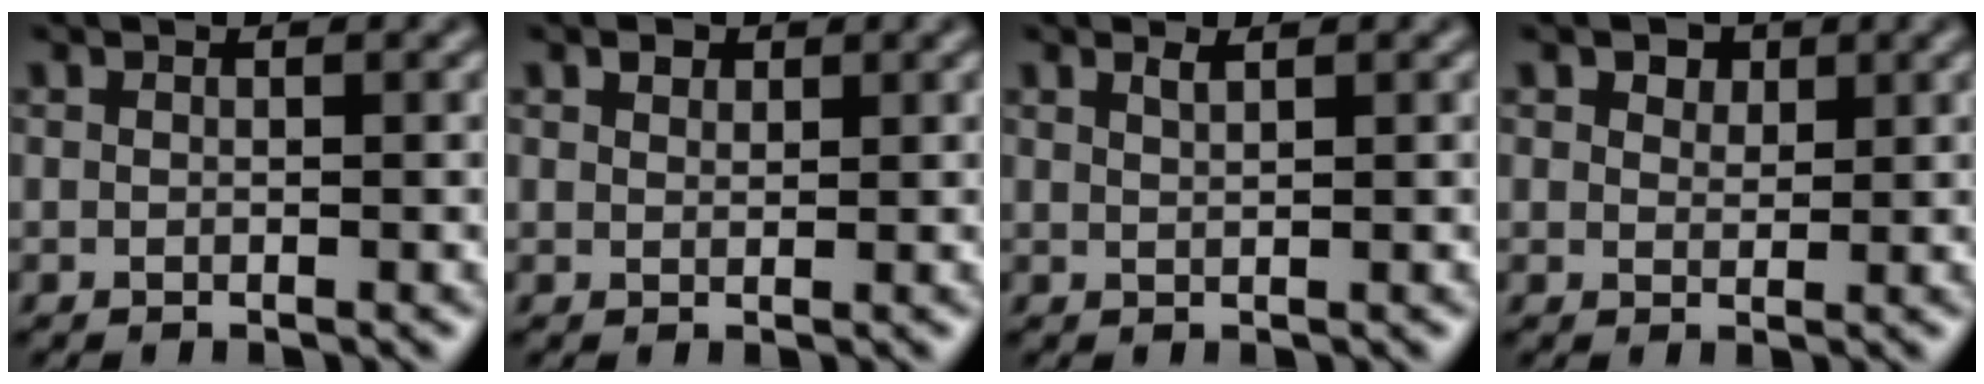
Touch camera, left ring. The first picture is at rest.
{"total": 1.0, "force": [0.8, 0.6, 0.3], "torque": [-0.006, 0.001, 0.013]}
{"total": 1.0, "force": [0.7, 0.2, 0.7], "torque": [-0.008, 0.001, 0.012]}
{"total": 2.2, "force": [1.5, 1.3, 0.9], "torque": [-0.014, -0.004, 0.020]}